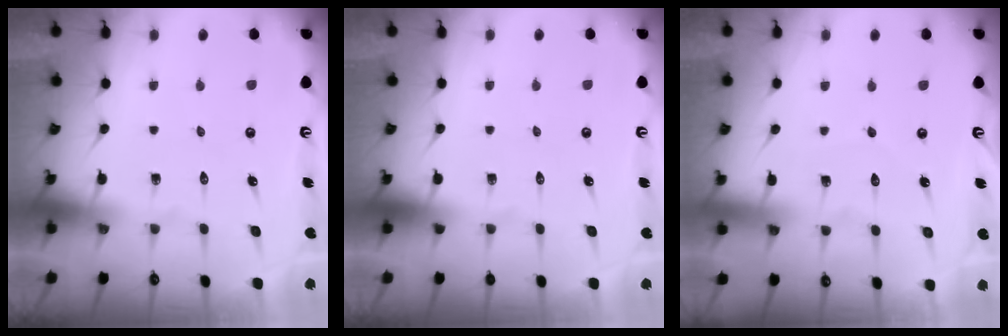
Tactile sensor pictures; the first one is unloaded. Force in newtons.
{"total": 0.0}
{"total": 3.5, "press": 3.5, "slide": 0.4}